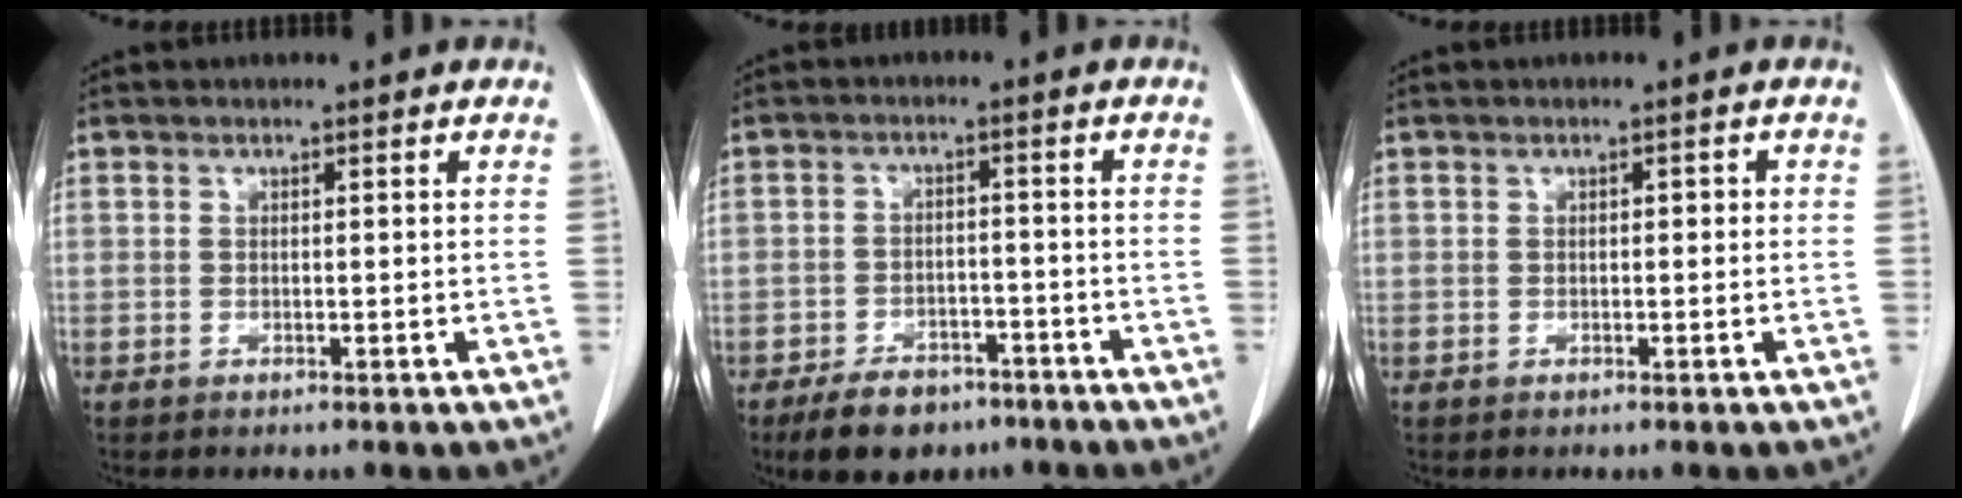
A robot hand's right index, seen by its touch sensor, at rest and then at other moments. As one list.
[{"total": 7.8, "force": [-5.7, 4.2, 3.3], "torque": [-0.060, 0.002, -0.089]}, {"total": 0.8, "force": [0.0, 0.5, 0.7], "torque": [-0.007, 0.004, -0.001]}]